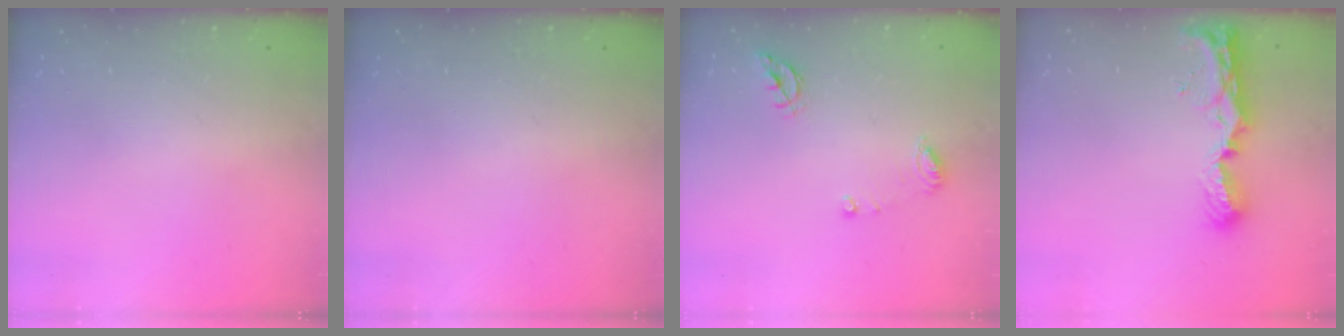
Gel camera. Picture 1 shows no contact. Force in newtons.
{"total": 0.0}
{"total": 7.9, "press": 7.8, "slide": 0.9}
{"total": 8.6, "press": 8.5, "slide": 1.0}